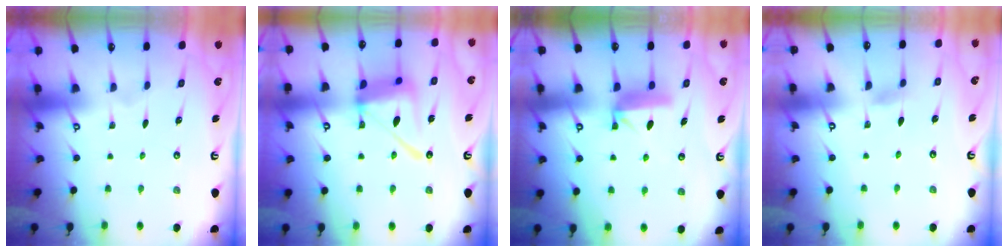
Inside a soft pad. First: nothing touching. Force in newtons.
{"total": 15.7, "press": 15.7, "slide": 1.6}
{"total": 8.7, "press": 8.7, "slide": 0.4}
{"total": 6.0, "press": 6.0, "slide": 0.5}